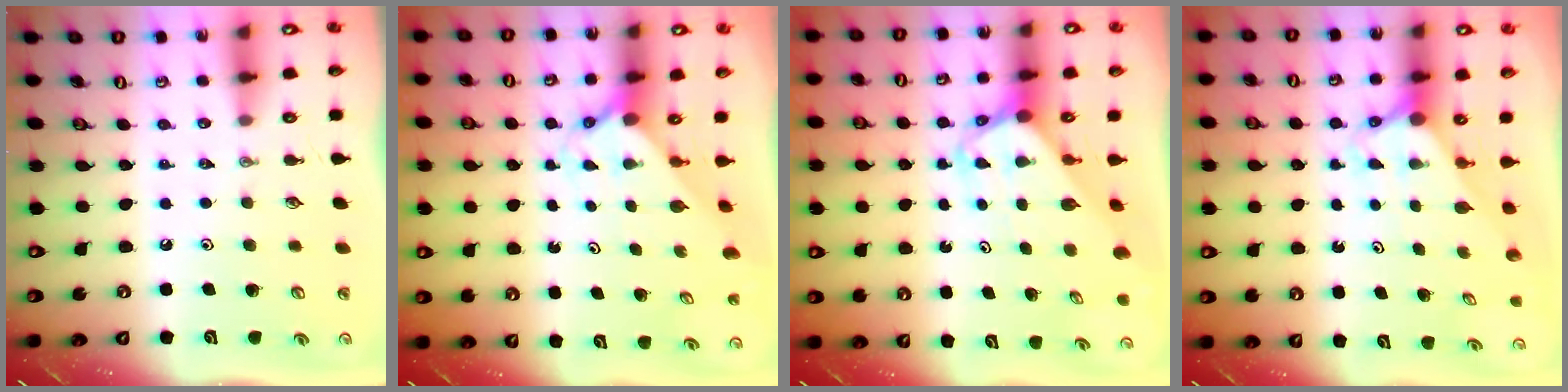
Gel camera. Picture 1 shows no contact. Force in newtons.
{"total": 1.7, "press": 1.7, "slide": 0.2}
{"total": 2.7, "press": 2.7, "slide": 0.1}
{"total": 2.9, "press": 2.9, "slide": 0.0}